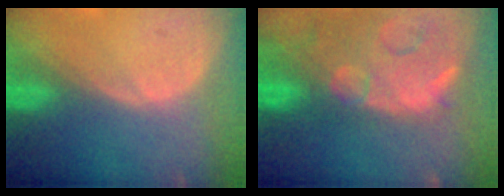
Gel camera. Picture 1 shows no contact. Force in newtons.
{"total": 15.0, "press": 11.9, "slide": 9.0}